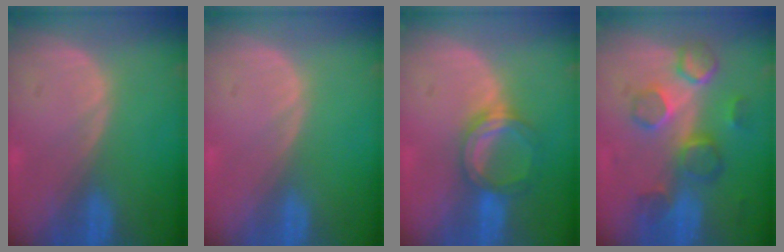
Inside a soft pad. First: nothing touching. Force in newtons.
{"total": 0.0}
{"total": 5.2, "press": 4.9, "slide": 1.5}
{"total": 8.4, "press": 7.6, "slide": 3.6}